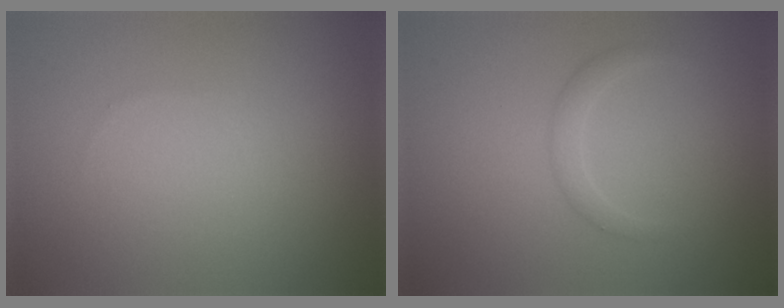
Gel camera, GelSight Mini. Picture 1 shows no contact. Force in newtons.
{"total": 1.2, "press": 1.2, "slide": 0.0}